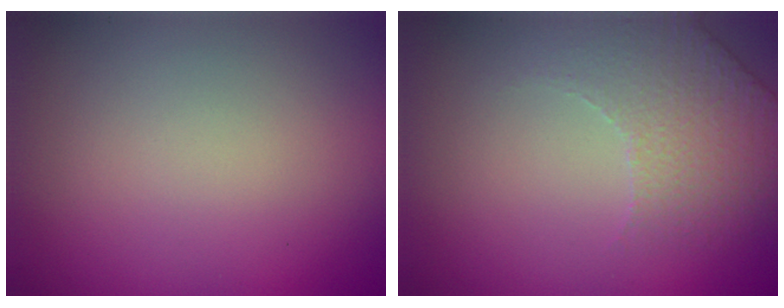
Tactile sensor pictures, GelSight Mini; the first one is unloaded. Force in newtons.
{"total": 2.2, "press": 2.0, "slide": 1.0}